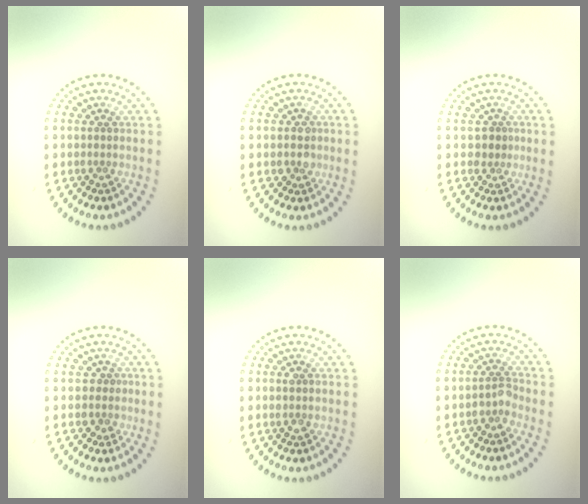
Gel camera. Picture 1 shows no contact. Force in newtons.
{"total": 1.7, "press": 1.6, "slide": 0.7}
{"total": 1.0, "press": 0.7, "slide": 0.7}
{"total": 1.5, "press": 1.1, "slide": 0.9}
{"total": 1.2, "press": 1.2, "slide": 0.3}
{"total": 1.3, "press": 1.0, "slide": 0.8}